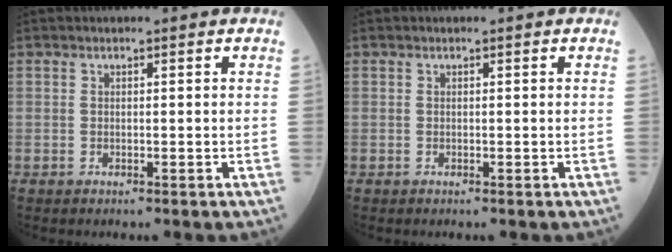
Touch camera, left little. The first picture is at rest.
{"total": 0.0}